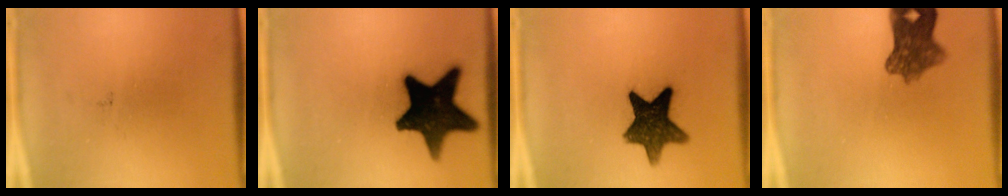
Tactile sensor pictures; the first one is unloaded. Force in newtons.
{"total": 17.9}
{"total": 11.4}
{"total": 7.1}